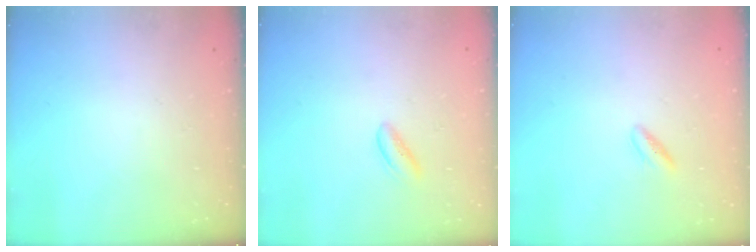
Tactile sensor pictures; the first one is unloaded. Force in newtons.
{"total": 2.0, "press": 2.0, "slide": 0.2}
{"total": 1.8, "press": 1.5, "slide": 1.0}